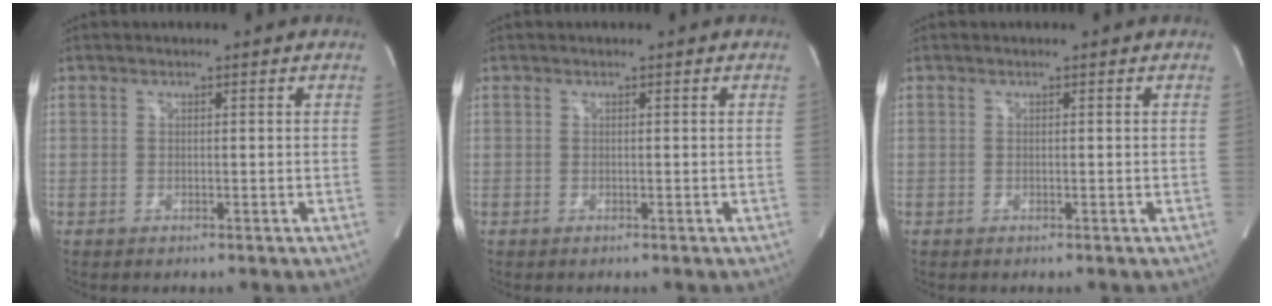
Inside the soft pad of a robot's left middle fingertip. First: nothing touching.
{"total": 0.0}
{"total": 0.0}